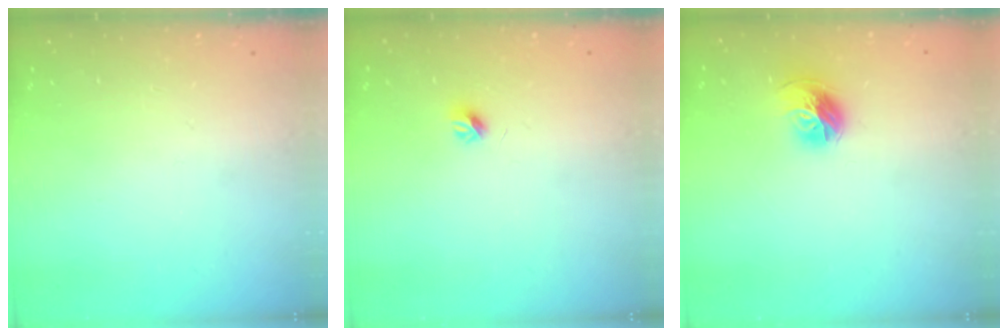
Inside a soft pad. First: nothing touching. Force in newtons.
{"total": 4.0, "press": 3.9, "slide": 0.9}
{"total": 10.0, "press": 9.9, "slide": 1.2}